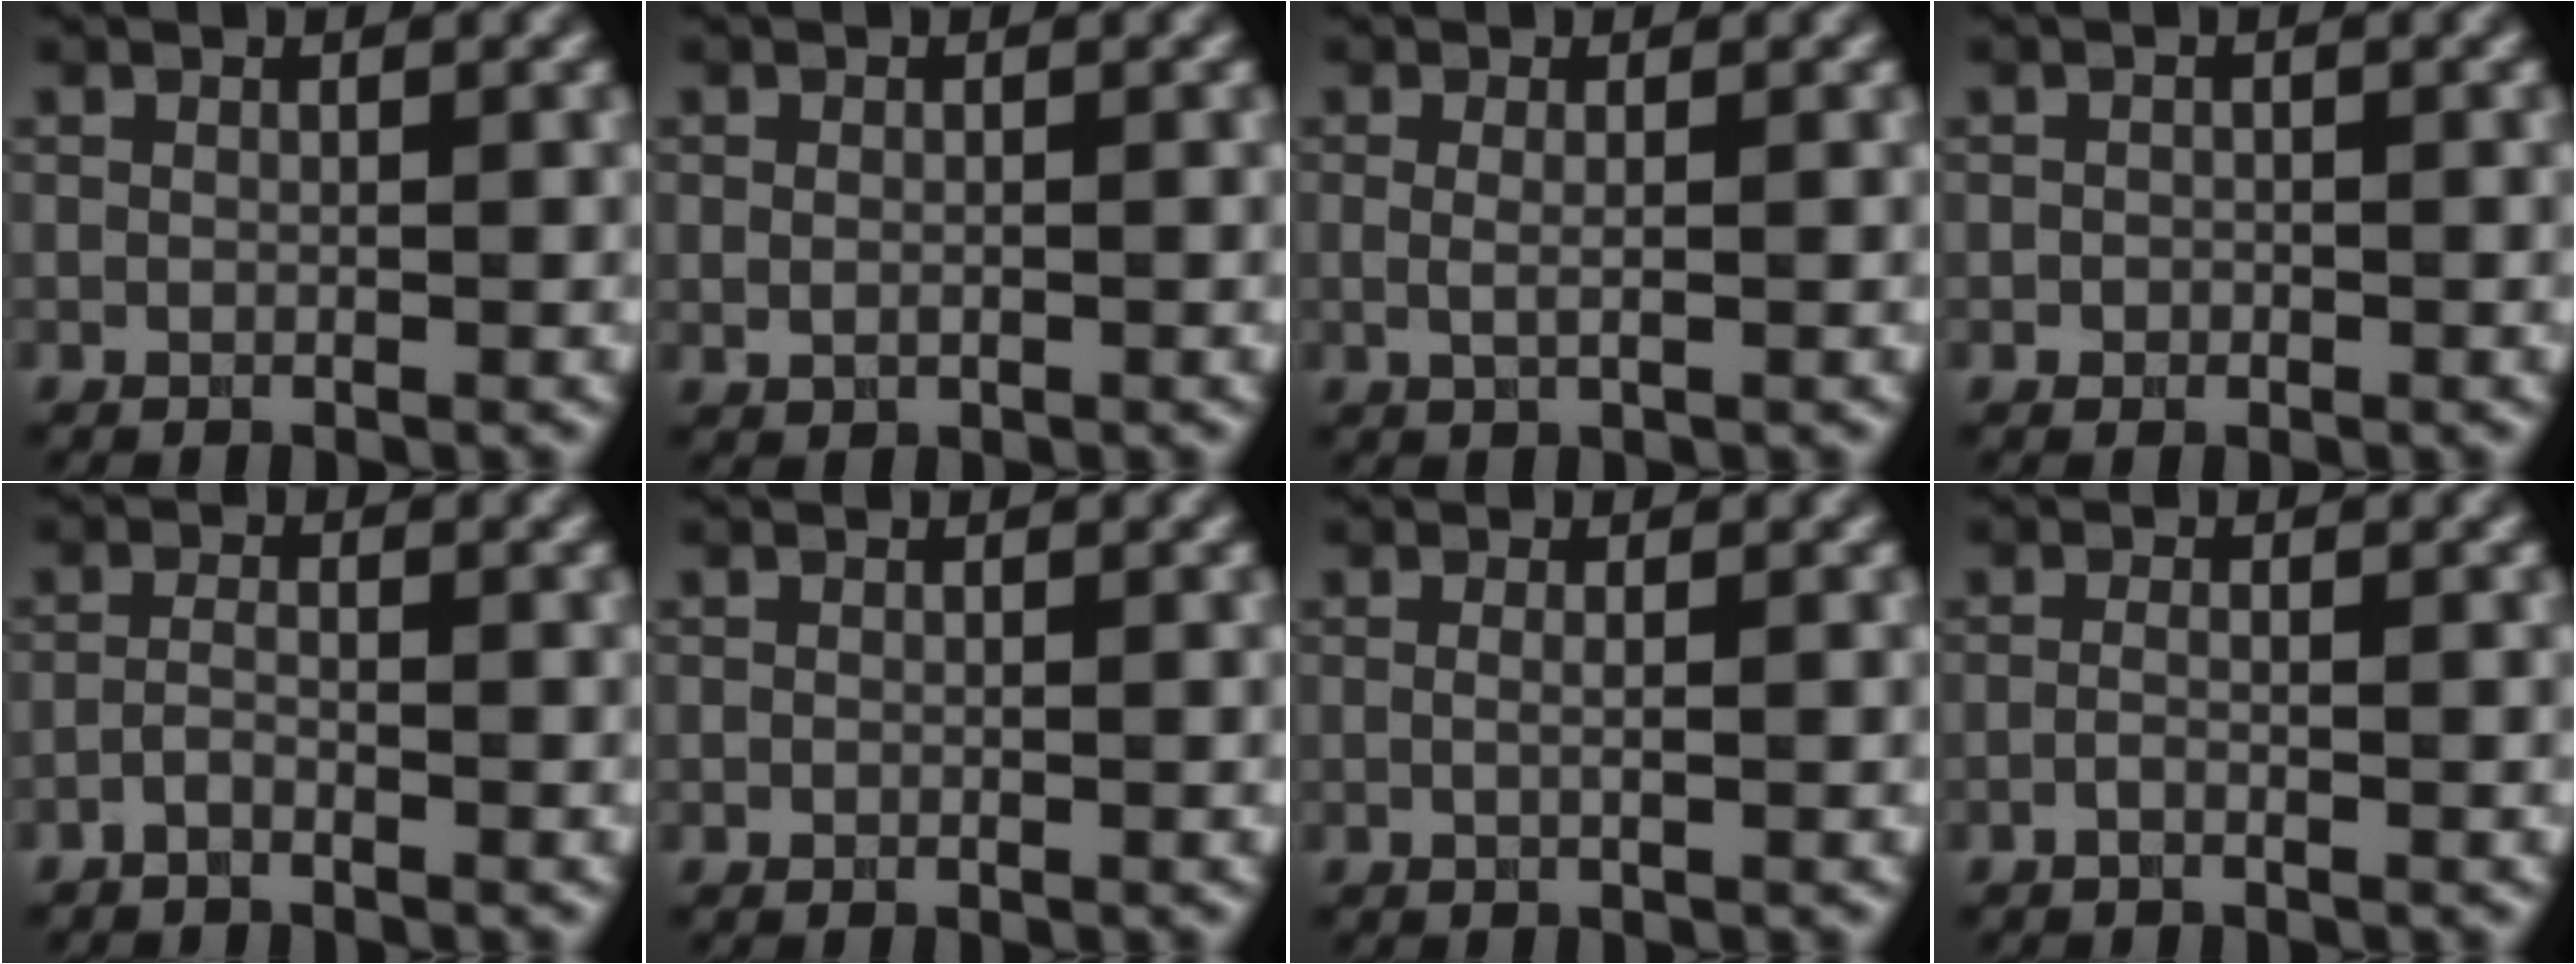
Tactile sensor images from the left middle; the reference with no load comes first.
{"total": 0.9, "force": [0.0, 0.7, 0.6], "torque": [-0.012, -0.002, 0.000]}
{"total": 1.1, "force": [0.1, 0.3, 1.0], "torque": [-0.021, -0.004, -0.002]}
{"total": 0.6, "force": [-0.2, 0.6, 0.2], "torque": [0.000, -0.004, -0.005]}
{"total": 1.2, "force": [-0.9, 0.2, 0.6], "torque": [-0.014, 0.002, -0.022]}
{"total": 0.0}
{"total": 1.0, "force": [0.1, 0.3, 0.9], "torque": [-0.011, -0.008, -0.005]}
{"total": 0.9, "force": [-0.6, 0.2, 0.6], "torque": [-0.014, -0.001, -0.013]}